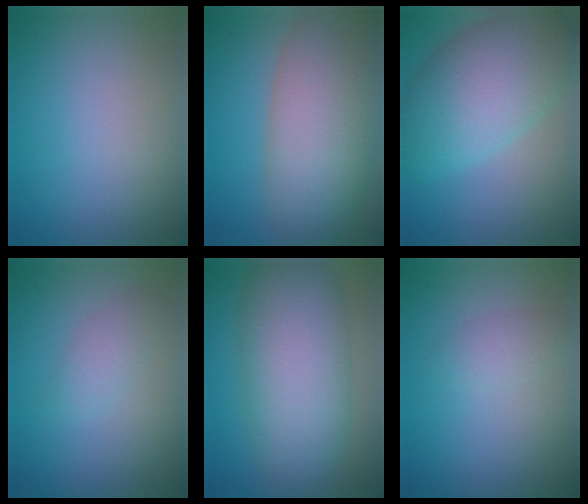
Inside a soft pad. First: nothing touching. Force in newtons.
{"total": 10.6, "press": 10.6, "slide": 0.7}
{"total": 8.7, "press": 8.7, "slide": 0.2}
{"total": 1.7, "press": 1.7, "slide": 0.1}
{"total": 9.6, "press": 9.6, "slide": 0.1}
{"total": 1.5, "press": 1.5, "slide": 0.1}